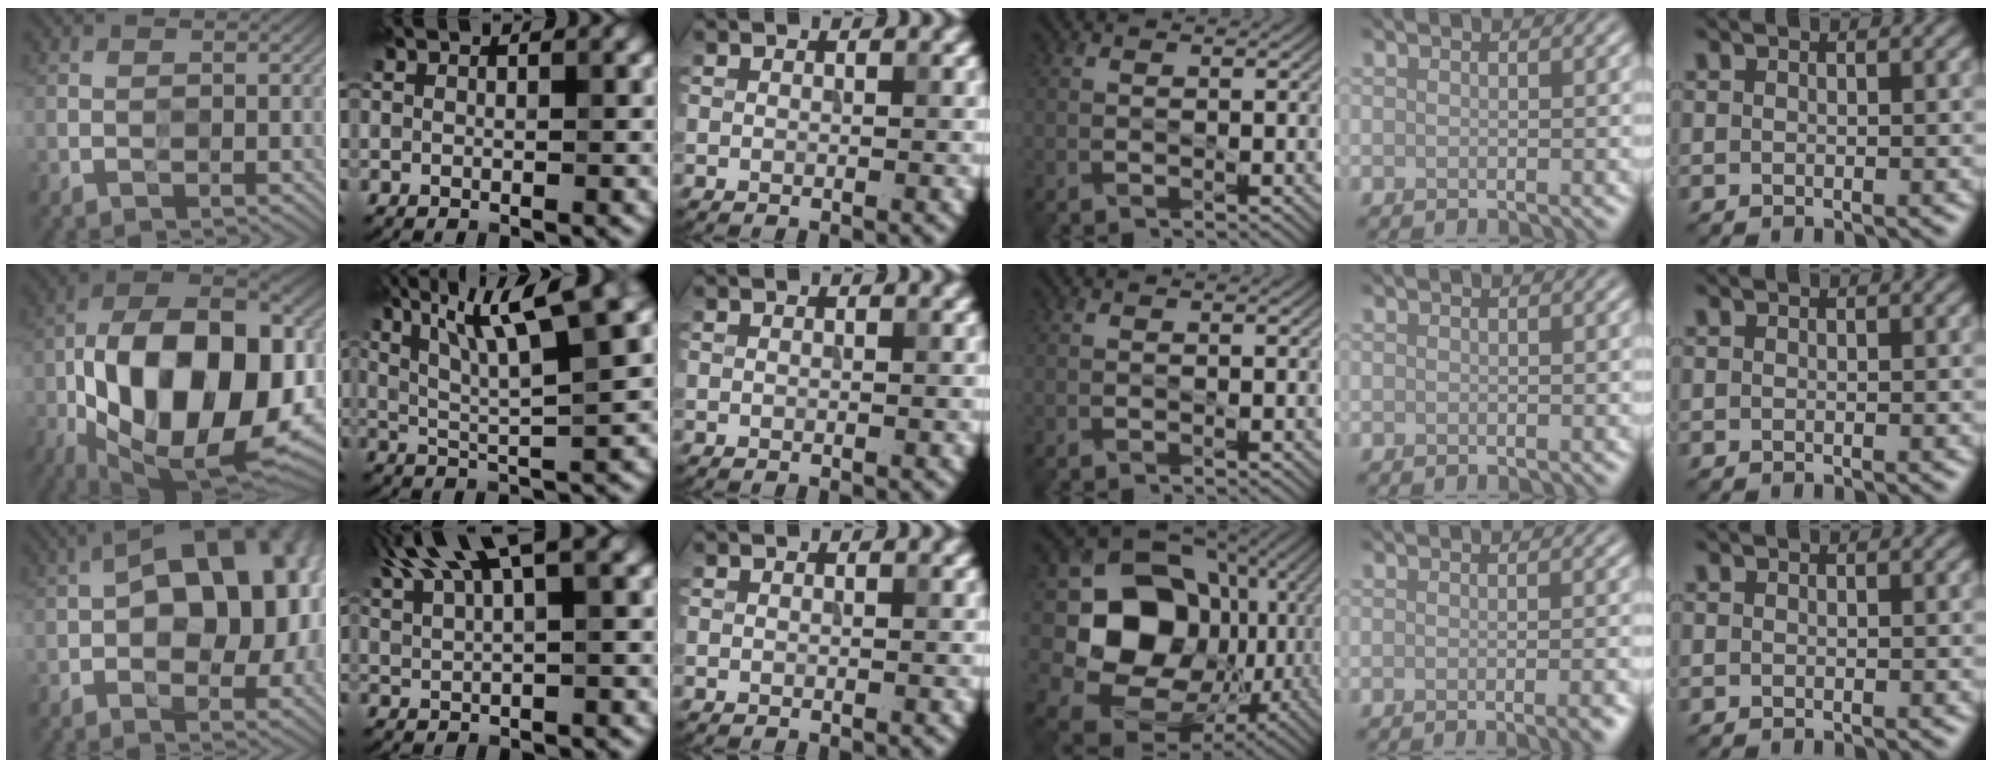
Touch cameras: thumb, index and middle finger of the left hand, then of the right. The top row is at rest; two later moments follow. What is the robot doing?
{"motion": "wipe", "object": "compact mirror"}